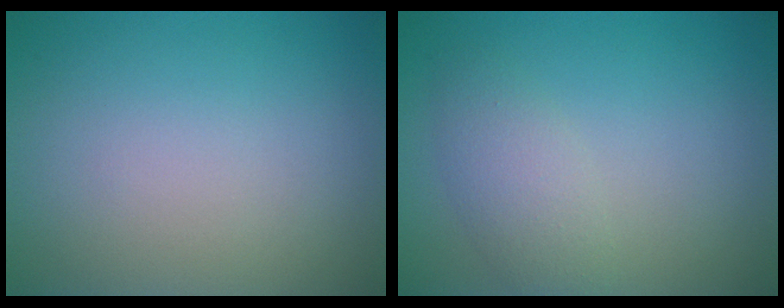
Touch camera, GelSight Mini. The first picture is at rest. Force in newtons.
{"total": 2.7, "press": 2.7, "slide": 0.1}